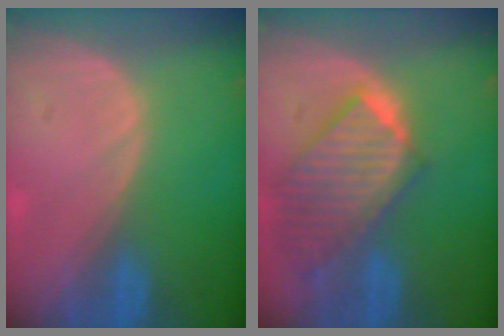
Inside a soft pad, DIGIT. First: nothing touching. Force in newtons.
{"total": 9.8, "press": 8.6, "slide": 4.6}